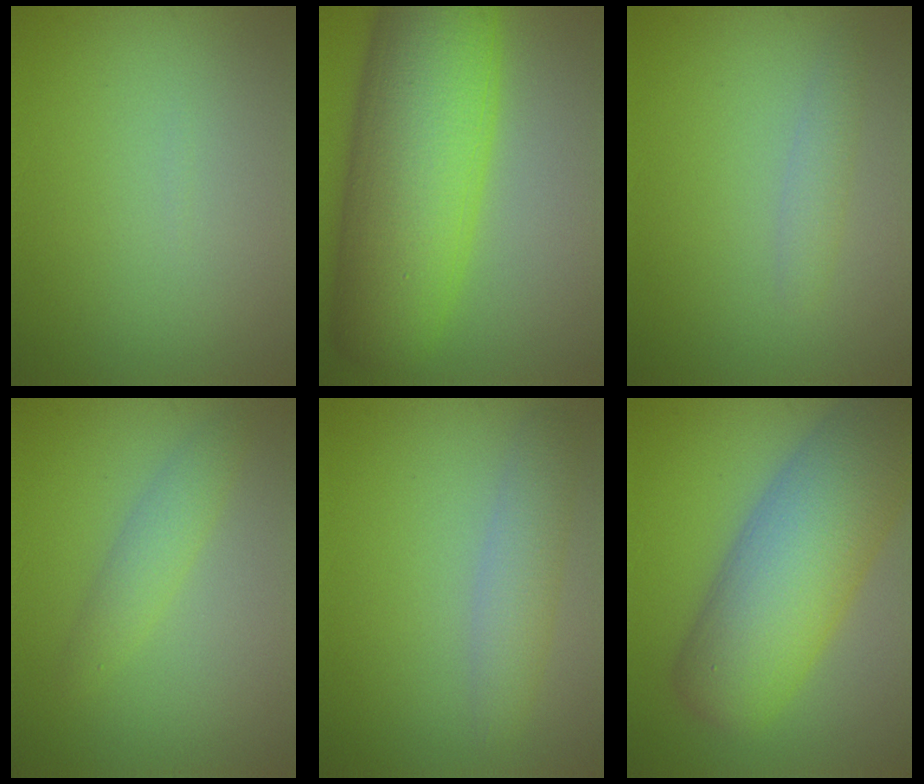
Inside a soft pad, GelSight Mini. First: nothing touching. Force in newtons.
{"total": 13.1, "press": 13.1, "slide": 0.1}
{"total": 1.4, "press": 1.4, "slide": 0.1}
{"total": 2.1, "press": 2.1, "slide": 0.2}
{"total": 2.8, "press": 2.8, "slide": 0.1}
{"total": 10.8, "press": 10.8, "slide": 0.5}